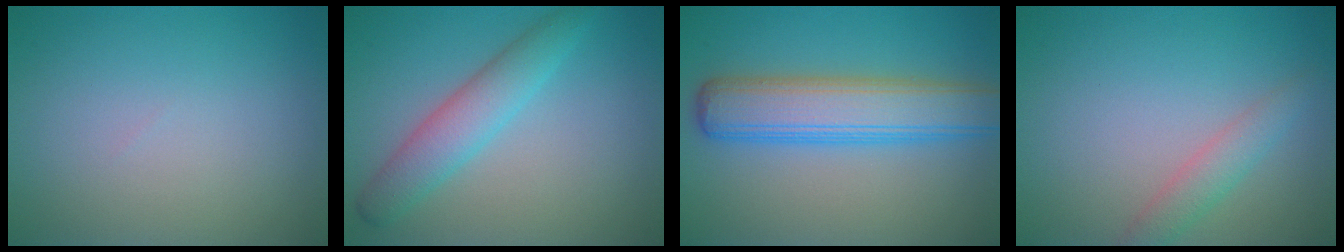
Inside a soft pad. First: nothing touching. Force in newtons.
{"total": 3.8, "press": 3.8, "slide": 0.1}
{"total": 6.8, "press": 6.8, "slide": 0.2}
{"total": 2.1, "press": 2.1, "slide": 0.1}